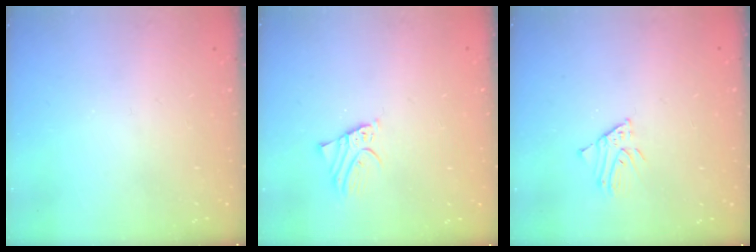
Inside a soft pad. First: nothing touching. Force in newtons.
{"total": 2.0, "press": 2.0, "slide": 0.1}
{"total": 2.4, "press": 2.4, "slide": 0.2}